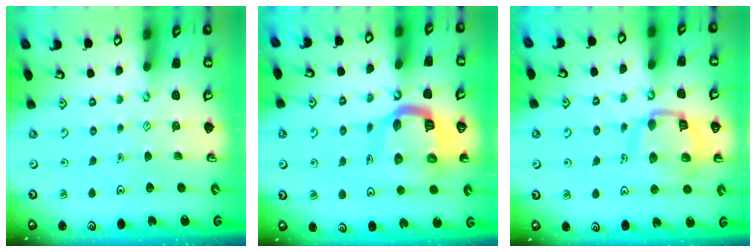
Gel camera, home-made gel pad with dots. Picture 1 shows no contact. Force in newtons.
{"total": 14.0, "press": 13.9, "slide": 1.6}
{"total": 15.5, "press": 15.4, "slide": 1.6}